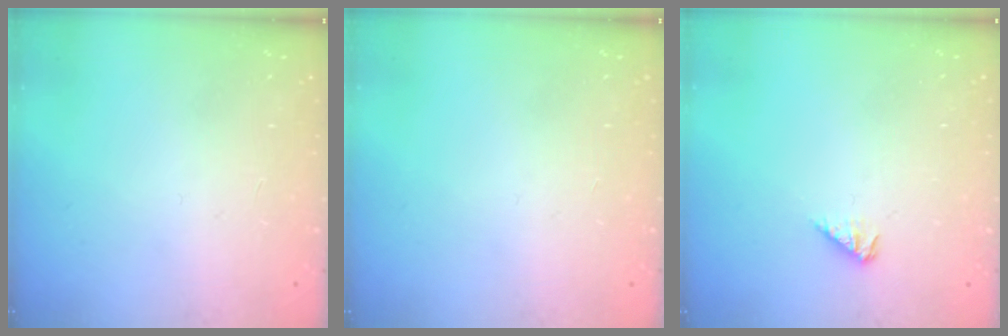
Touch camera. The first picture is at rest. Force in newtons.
{"total": 0.0}
{"total": 2.7, "press": 2.6, "slide": 0.4}